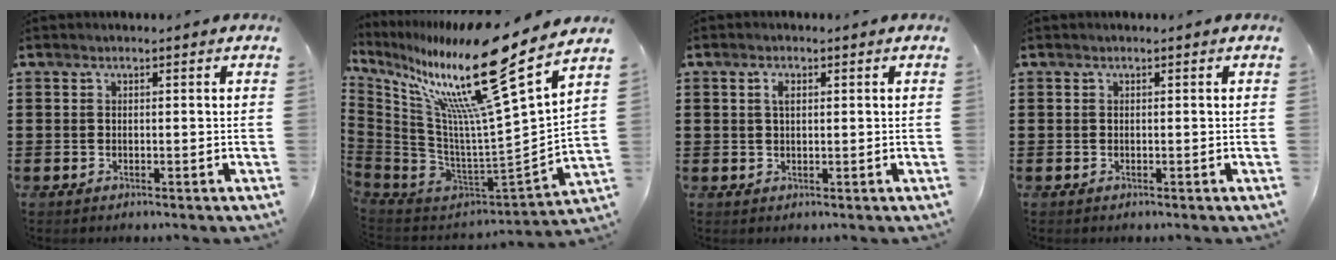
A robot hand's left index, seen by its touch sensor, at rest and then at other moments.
{"total": 17.8, "force": [13.4, -0.6, 11.7], "torque": [-0.223, -0.101, 0.201]}
{"total": 1.8, "force": [0.7, 1.1, 1.3], "torque": [-0.020, 0.003, 0.010]}
{"total": 0.0}